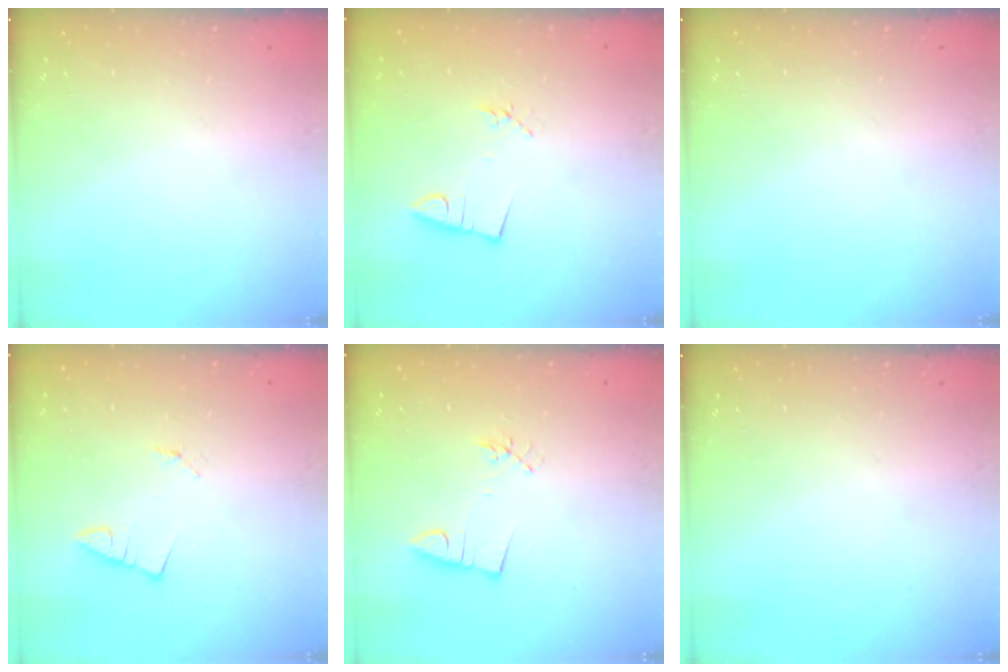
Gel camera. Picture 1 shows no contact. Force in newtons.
{"total": 2.8, "press": 1.4, "slide": 2.4}
{"total": 0.0}
{"total": 1.2, "press": 1.2, "slide": 0.1}
{"total": 2.9, "press": 1.3, "slide": 2.6}
{"total": 0.0}